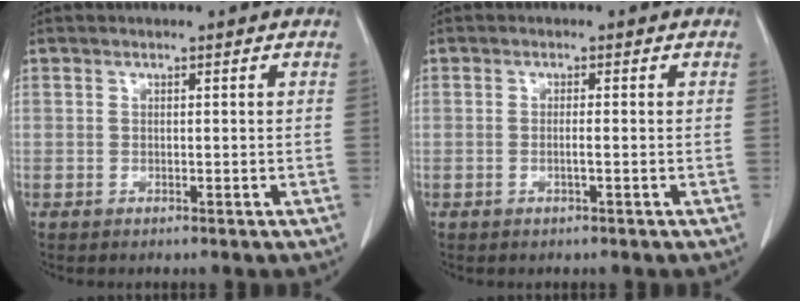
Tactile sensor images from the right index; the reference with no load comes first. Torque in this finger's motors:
{"motor_torque": [-0.05, 0.01, -0.07, 0.00]}